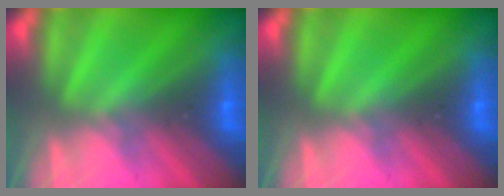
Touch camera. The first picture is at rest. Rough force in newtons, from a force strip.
{"total": 0.0}